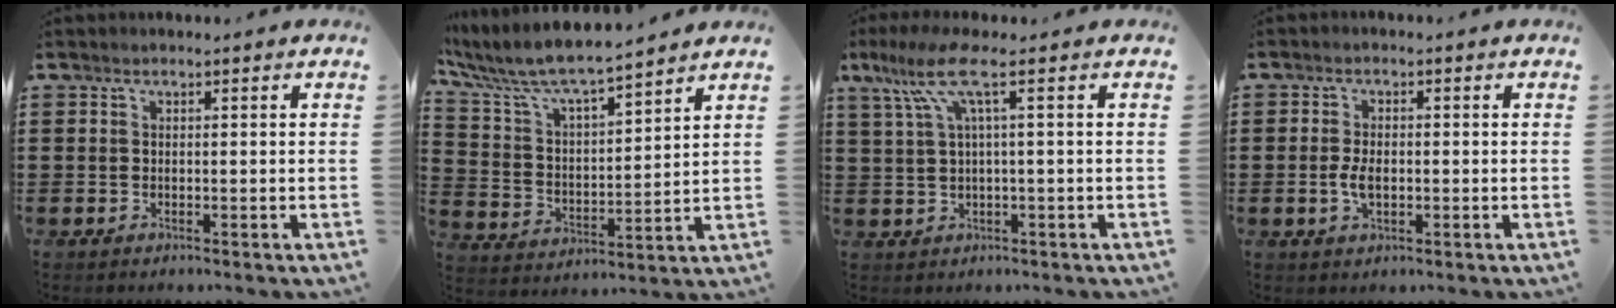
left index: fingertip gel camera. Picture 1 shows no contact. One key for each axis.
{"total": 7.0, "fx": 6.3, "fy": 0.9, "fz": 2.9, "tx": -0.087, "ty": -0.039, "tz": 0.105}
{"total": 7.0, "fx": 1.9, "fy": 1.1, "fz": 6.6, "tx": -0.148, "ty": -0.001, "tz": 0.027}
{"total": 3.3, "fx": -0.4, "fy": 1.6, "fz": 2.9, "tx": -0.069, "ty": -0.003, "tz": -0.012}